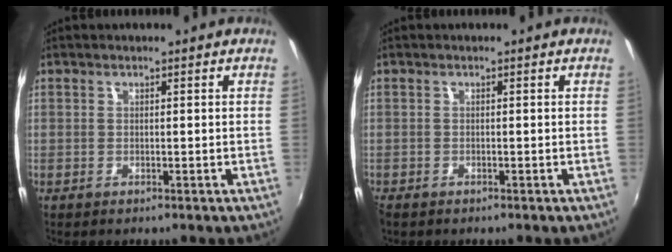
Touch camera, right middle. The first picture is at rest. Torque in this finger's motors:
{"motor_torque": [1.07, -1.07, 0.24, 0.19]}